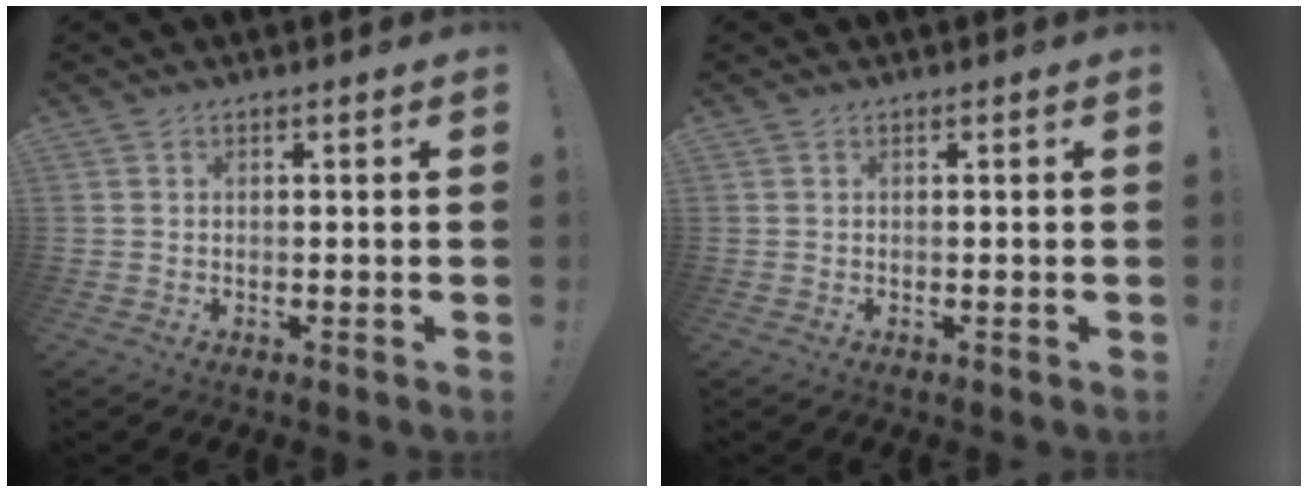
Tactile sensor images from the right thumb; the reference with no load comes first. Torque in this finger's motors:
{"motor_torque": [-0.09, 0.09, -0.07, 0.07, 0.01]}